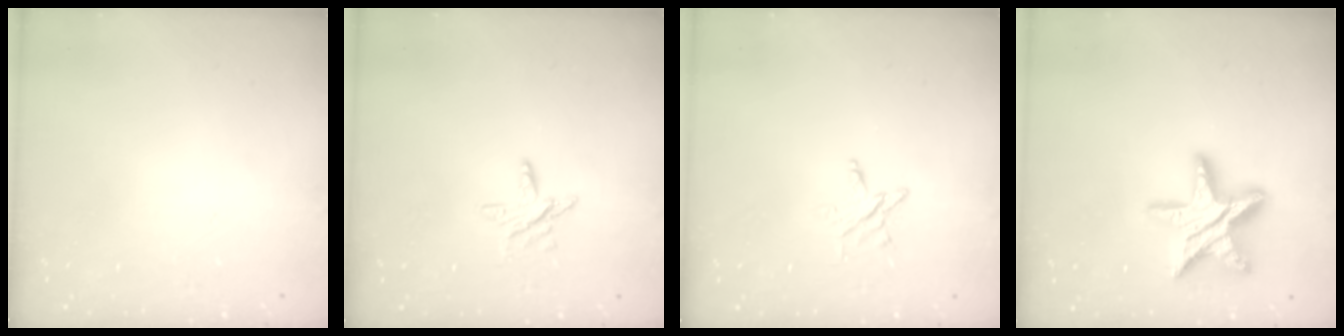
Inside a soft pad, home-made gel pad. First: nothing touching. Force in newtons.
{"total": 5.2, "press": 5.2, "slide": 0.5}
{"total": 2.8, "press": 2.7, "slide": 0.3}
{"total": 16.6, "press": 16.6, "slide": 1.4}